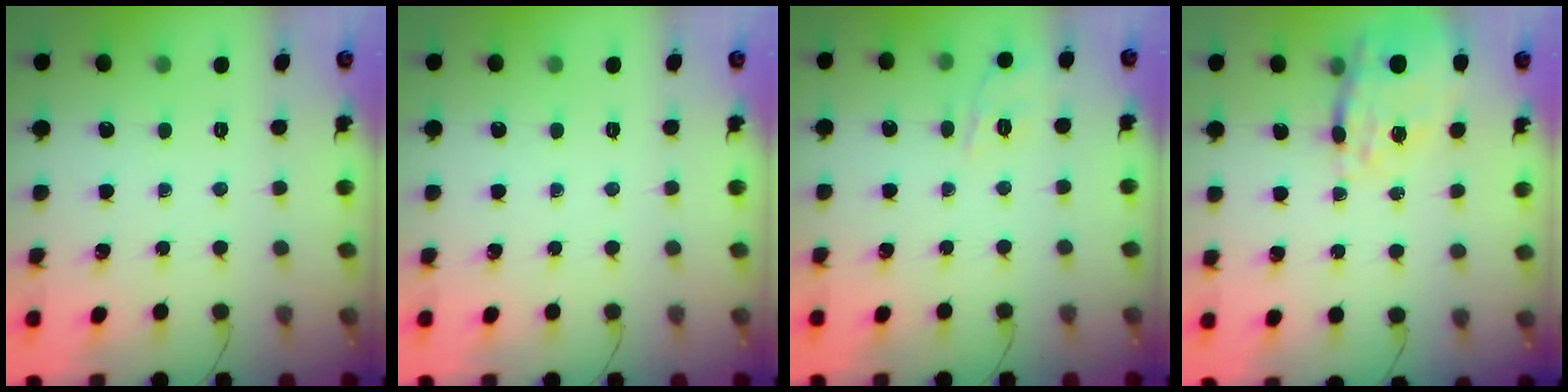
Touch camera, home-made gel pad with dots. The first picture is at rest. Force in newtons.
{"total": 0.0}
{"total": 8.4, "press": 8.3, "slide": 1.5}
{"total": 18.3, "press": 17.9, "slide": 3.6}